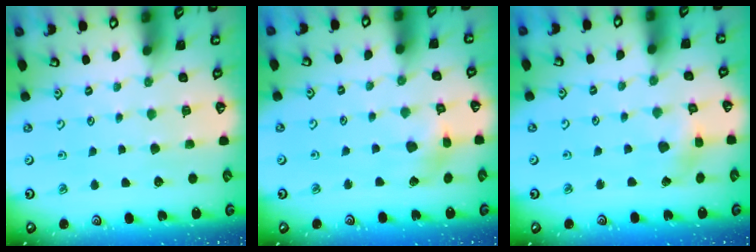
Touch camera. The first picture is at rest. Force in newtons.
{"total": 5.8, "press": 5.8, "slide": 0.6}
{"total": 3.1, "press": 3.1, "slide": 0.2}